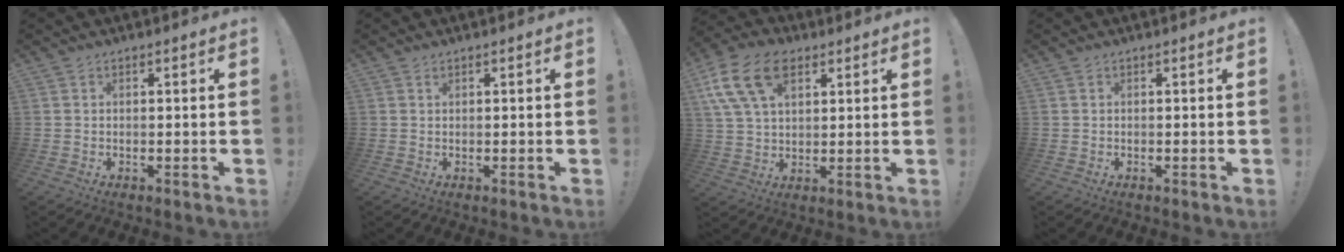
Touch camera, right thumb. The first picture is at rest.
{"total": 0.0}
{"total": 15.2, "force": [6.9, 9.5, 9.8], "torque": [-0.200, -0.012, 0.132]}
{"total": 0.0}